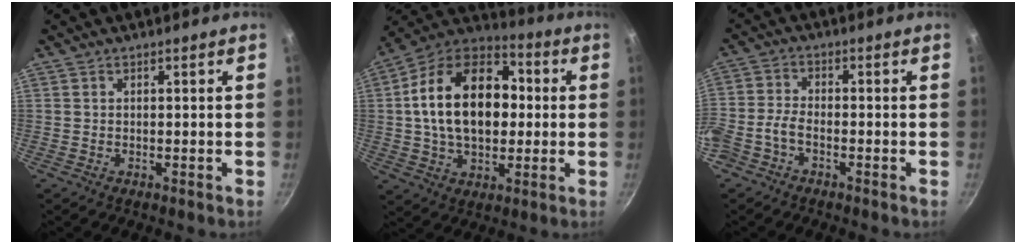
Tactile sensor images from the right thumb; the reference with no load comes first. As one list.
[{"total": 22.1, "force": [1.7, 14.7, 16.5], "torque": [-0.248, 0.032, 0.016]}, {"total": 4.7, "force": [-3.0, 2.4, 2.8], "torque": [-0.073, 0.027, -0.076]}]